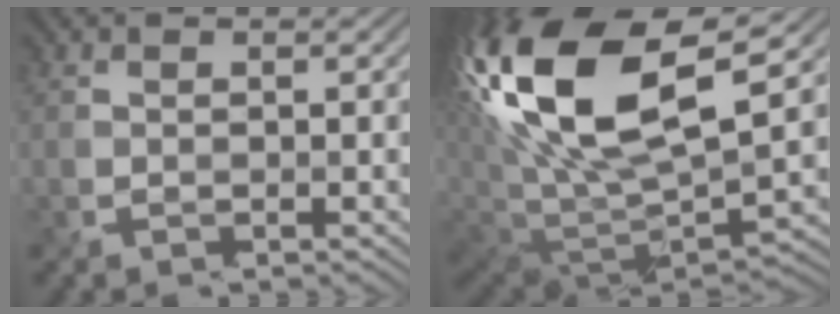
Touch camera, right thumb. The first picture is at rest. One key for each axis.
{"total": 19.7, "fx": 6.8, "fy": 8.7, "fz": 16.4, "tx": -0.381, "ty": 0.016, "tz": 0.133}